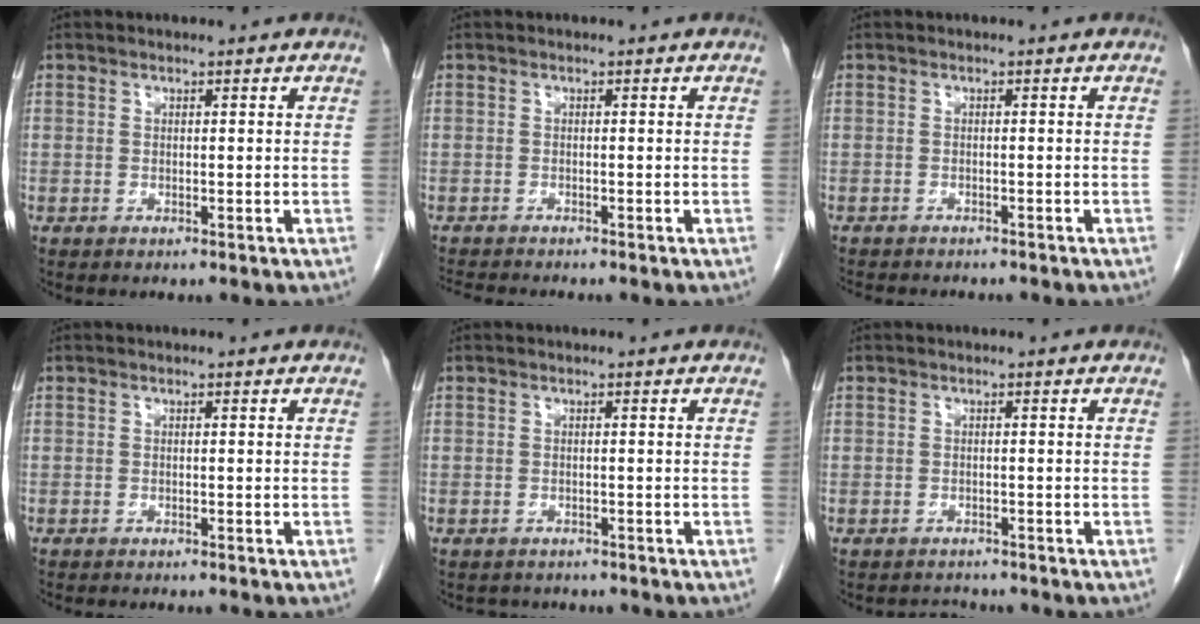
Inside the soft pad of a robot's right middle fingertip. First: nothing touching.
{"total": 3.4, "force": [-3.3, -0.1, 1.1], "torque": [-0.016, -0.013, -0.053]}
{"total": 6.9, "force": [-6.1, 1.8, 2.6], "torque": [-0.039, -0.004, -0.081]}
{"total": 3.3, "force": [-2.9, 0.3, 1.5], "torque": [-0.020, -0.005, -0.036]}
{"total": 2.6, "force": [-2.4, 1.1, 0.1], "torque": [-0.004, -0.002, -0.032]}
{"total": 1.9, "force": [-1.7, 0.6, -0.5], "torque": [0.003, -0.006, -0.028]}